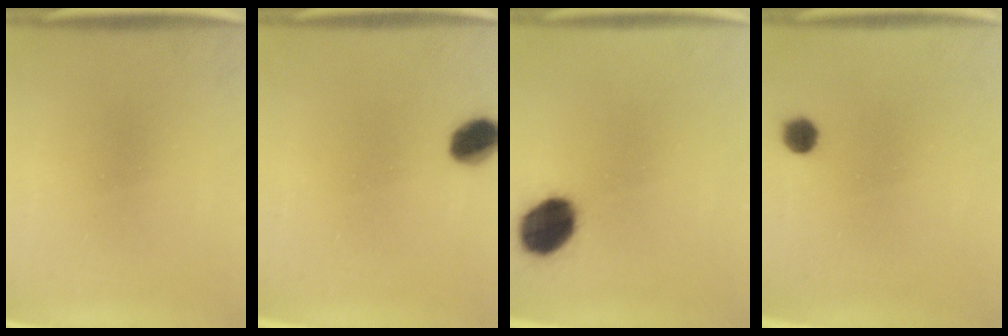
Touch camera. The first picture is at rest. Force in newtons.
{"total": 6.4}
{"total": 11.8}
{"total": 3.4}